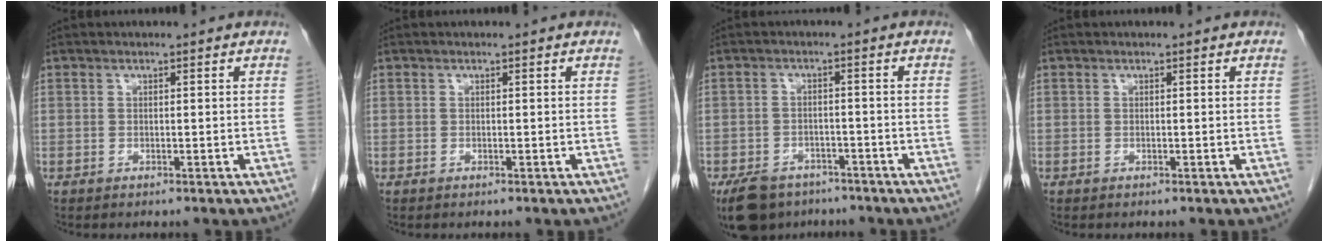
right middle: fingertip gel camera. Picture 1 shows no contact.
{"total": 0.0}
{"total": 9.0, "force": [-6.8, 5.0, 3.2], "torque": [-0.062, -0.003, -0.105]}
{"total": 0.0}